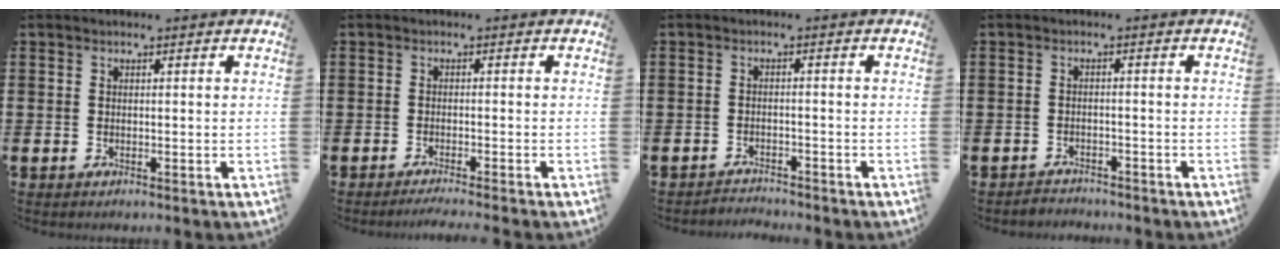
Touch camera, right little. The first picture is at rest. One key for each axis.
{"total": 1.1, "fx": -1.0, "fy": -0.2, "fz": 0.5, "tx": -0.006, "ty": 0.000, "tz": -0.019}
{"total": 1.8, "fx": -1.8, "fy": 0.0, "fz": -0.3, "tx": 0.000, "ty": 0.005, "tz": -0.040}
{"total": 1.6, "fx": -1.6, "fy": 0.2, "fz": -0.2, "tx": -0.002, "ty": 0.005, "tz": -0.035}